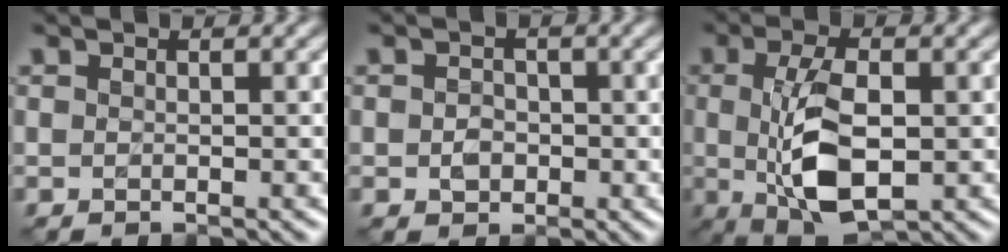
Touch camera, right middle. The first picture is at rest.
{"total": 2.2, "force": [-0.6, 1.7, 1.3], "torque": [-0.021, 0.003, -0.011]}
{"total": 6.9, "force": [-0.7, 2.9, 6.2], "torque": [-0.131, -0.002, -0.007]}